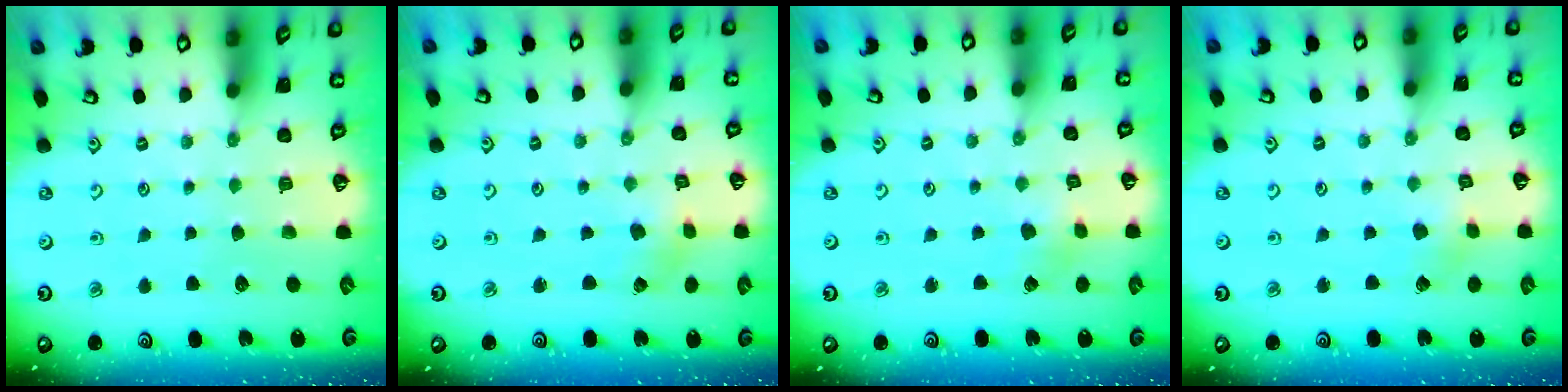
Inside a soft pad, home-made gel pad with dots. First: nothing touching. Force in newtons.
{"total": 1.4, "press": 1.4, "slide": 0.2}
{"total": 2.5, "press": 2.5, "slide": 0.3}
{"total": 2.1, "press": 2.1, "slide": 0.2}